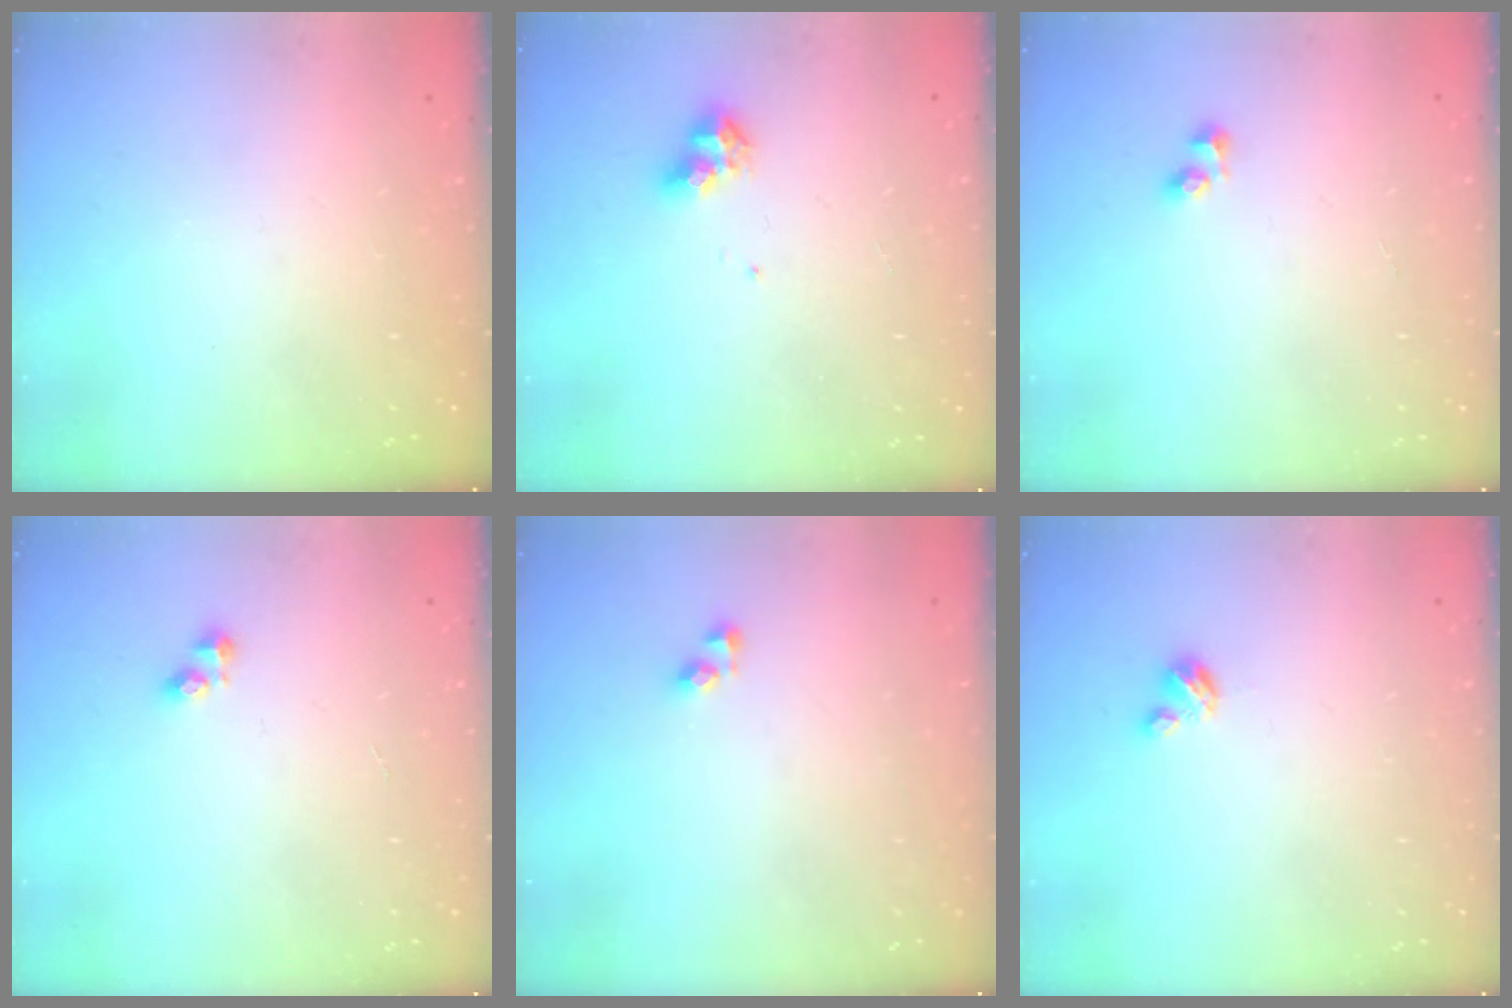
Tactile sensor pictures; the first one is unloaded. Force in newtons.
{"total": 6.1, "press": 6.1, "slide": 1.0}
{"total": 3.0, "press": 2.7, "slide": 1.3}
{"total": 2.6, "press": 2.6, "slide": 0.4}
{"total": 3.7, "press": 3.7, "slide": 0.1}
{"total": 2.9, "press": 2.9, "slide": 0.3}